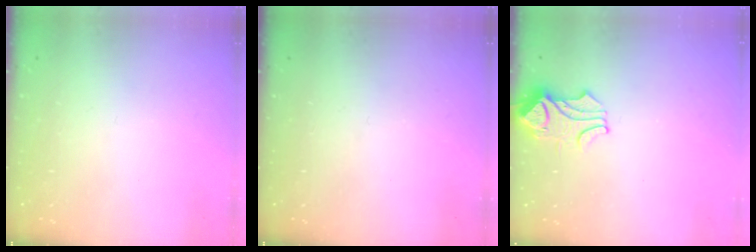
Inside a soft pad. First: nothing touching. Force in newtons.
{"total": 0.0}
{"total": 1.5, "press": 1.5, "slide": 0.5}